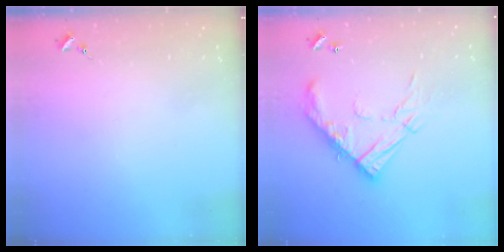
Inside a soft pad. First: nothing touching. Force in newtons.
{"total": 17.6, "press": 17.6, "slide": 1.2}